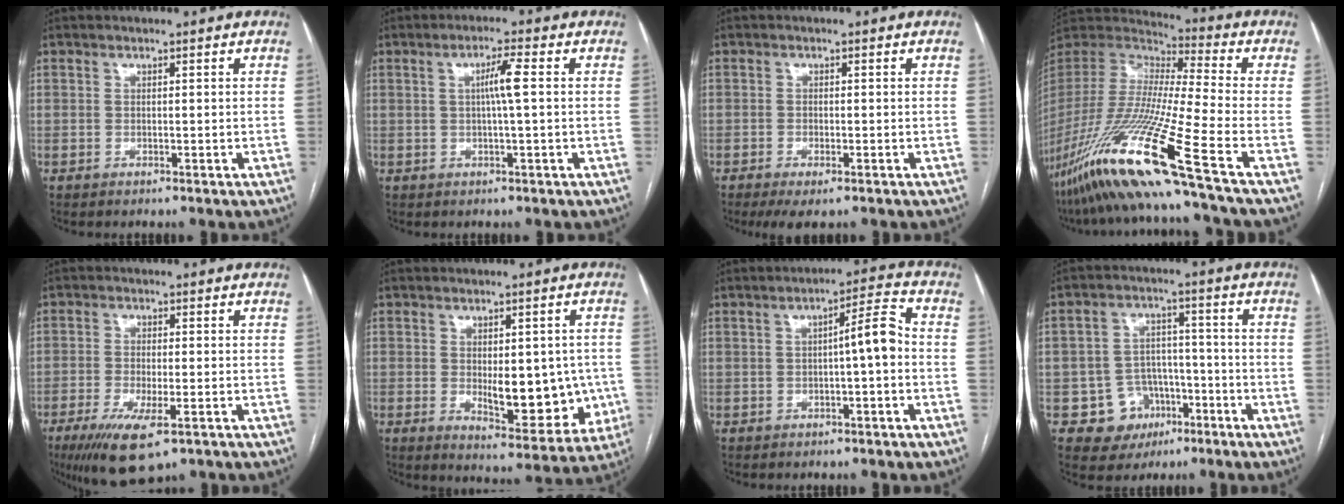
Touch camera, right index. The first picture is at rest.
{"total": 3.9, "force": [0.4, -0.4, 3.8], "torque": [-0.069, 0.004, 0.007]}
{"total": 3.7, "force": [-2.3, 1.0, 2.7], "torque": [-0.044, -0.006, -0.034]}
{"total": 23.0, "force": [-14.4, -2.4, 17.8], "torque": [-0.395, -0.059, -0.278]}
{"total": 9.4, "force": [-5.5, 2.3, 7.3], "torque": [-0.130, -0.023, -0.088]}
{"total": 11.4, "force": [-1.3, 5.0, 10.1], "torque": [-0.125, -0.001, -0.002]}
{"total": 5.3, "force": [-0.5, 0.4, 5.2], "torque": [-0.074, 0.017, -0.009]}
{"total": 7.7, "force": [-3.4, 6.8, 1.4], "torque": [-0.011, 0.016, -0.041]}